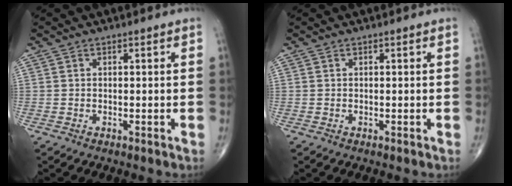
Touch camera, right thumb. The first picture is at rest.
{"total": 0.0}